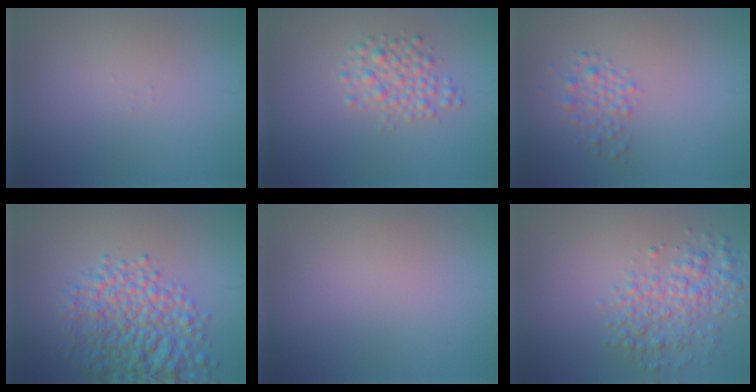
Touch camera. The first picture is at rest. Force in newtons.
{"total": 2.6, "press": 2.6, "slide": 0.1}
{"total": 1.9, "press": 1.9, "slide": 0.0}
{"total": 7.5, "press": 7.5, "slide": 0.2}
{"total": 0.0}
{"total": 3.7, "press": 3.7, "slide": 0.1}